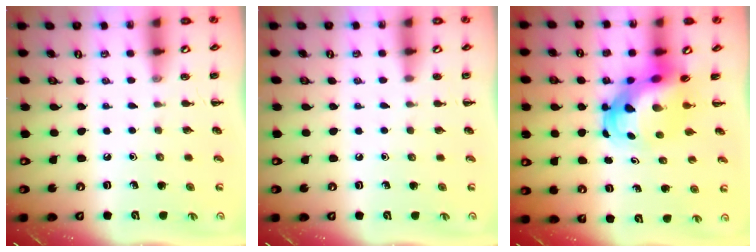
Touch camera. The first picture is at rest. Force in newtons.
{"total": 0.7, "press": 0.7, "slide": 0.0}
{"total": 6.1, "press": 5.8, "slide": 1.8}